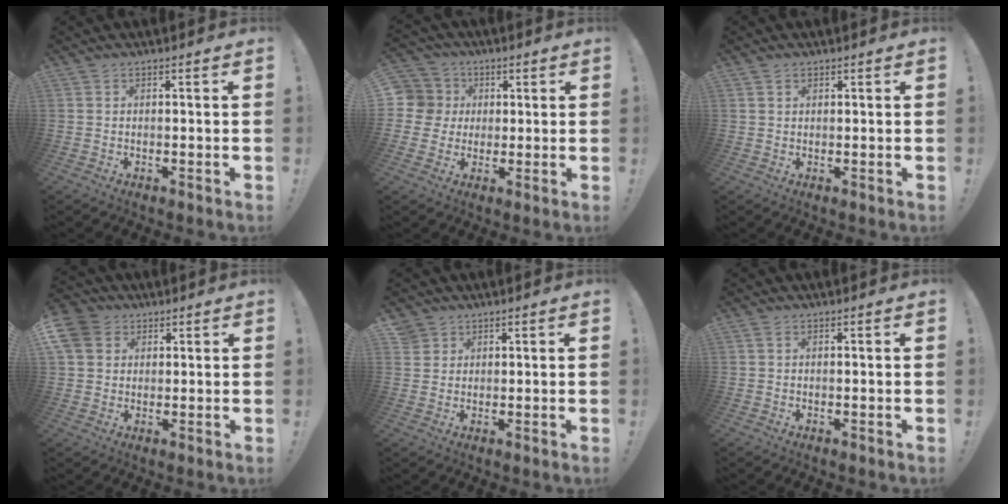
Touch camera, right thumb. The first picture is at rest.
{"total": 8.5, "force": [0.7, 8.2, 2.0], "torque": [-0.035, 0.004, 0.015]}
{"total": 1.1, "force": [0.8, 0.8, 0.3], "torque": [-0.003, 0.000, 0.014]}
{"total": 8.0, "force": [3.2, 6.5, 3.4], "torque": [-0.072, -0.013, 0.064]}
{"total": 2.9, "force": [2.0, 2.0, 0.3], "torque": [0.004, -0.009, 0.036]}
{"total": 0.7, "force": [0.2, 0.2, 0.7], "torque": [-0.018, 0.002, 0.005]}